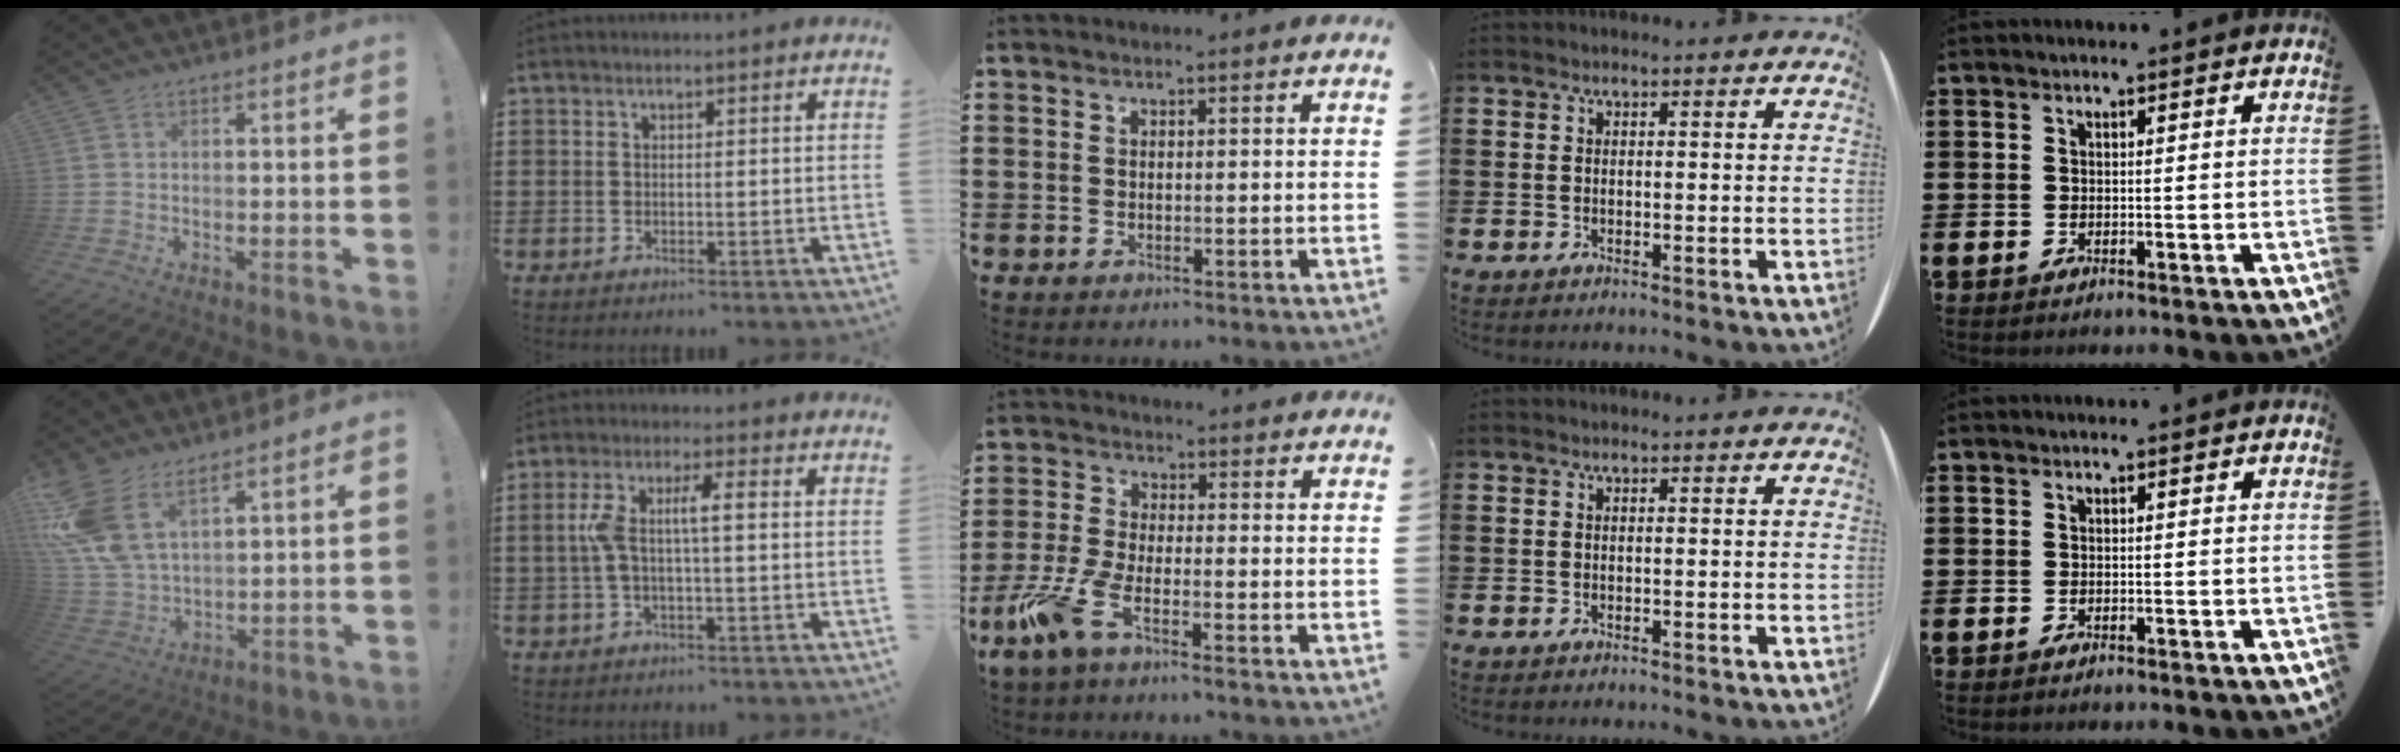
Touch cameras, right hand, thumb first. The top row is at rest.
{"thumb": {"total": 11.9, "force": [7.8, 5.7, 6.9], "torque": [-0.155, -0.049, 0.149]}, "index": {"total": 5.7, "force": [-0.3, 1.4, 5.5], "torque": [-0.121, -0.001, -0.015]}, "middle": {"total": 6.4, "force": [-3.8, 1.3, 5.0], "torque": [-0.130, -0.020, -0.078]}}